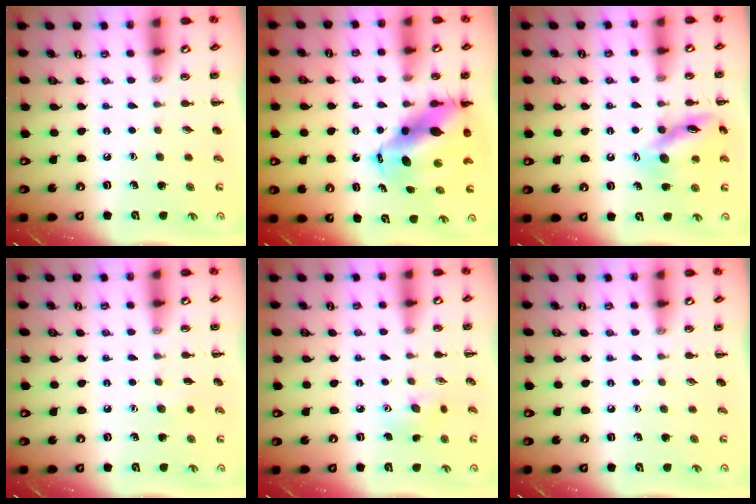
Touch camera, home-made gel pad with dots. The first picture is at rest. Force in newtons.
{"total": 11.9, "press": 11.5, "slide": 3.2}
{"total": 14.0, "press": 13.9, "slide": 1.5}
{"total": 4.1, "press": 3.9, "slide": 0.9}
{"total": 4.6, "press": 4.4, "slide": 1.2}
{"total": 0.0}